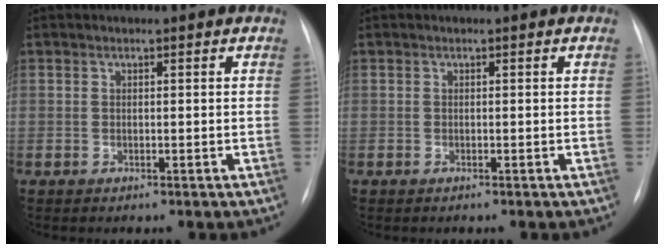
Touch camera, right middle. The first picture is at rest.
{"total": 0.0}